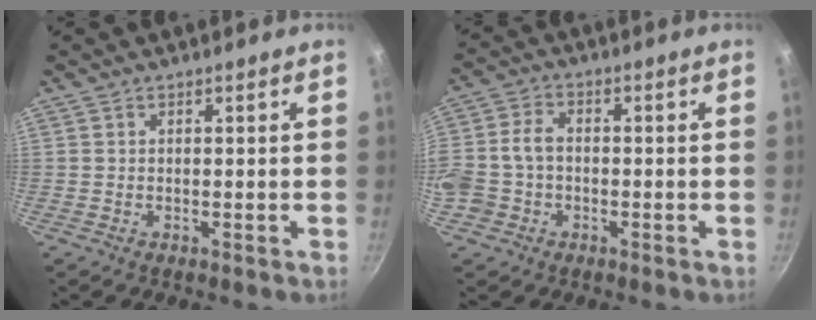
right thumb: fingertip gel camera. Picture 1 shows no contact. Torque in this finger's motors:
{"motor_torque": [0.13, 0.07, 0.63, 0.41, 0.08]}